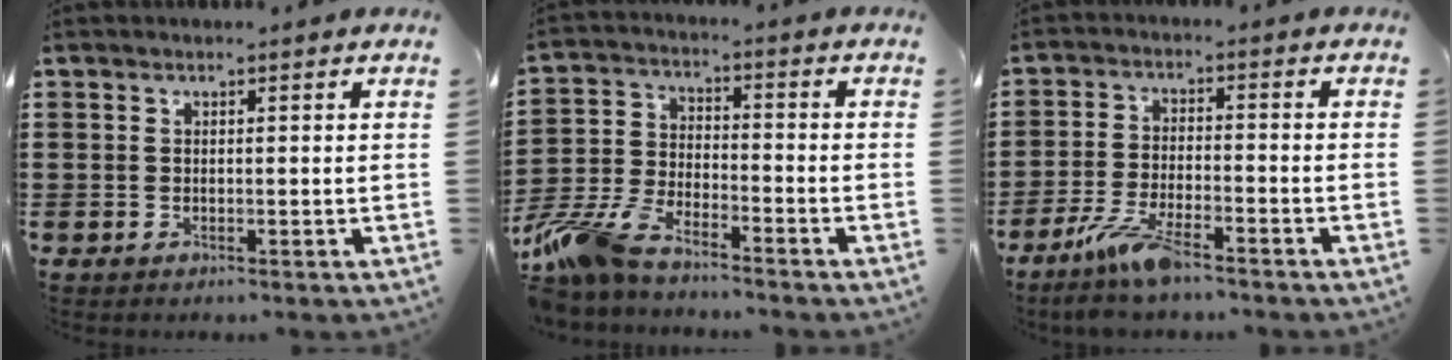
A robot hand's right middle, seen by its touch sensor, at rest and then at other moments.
{"total": 8.7, "force": [-7.7, 1.5, 3.8], "torque": [-0.096, 0.002, -0.155]}
{"total": 6.8, "force": [-5.0, 1.2, 4.4], "torque": [-0.102, -0.011, -0.097]}